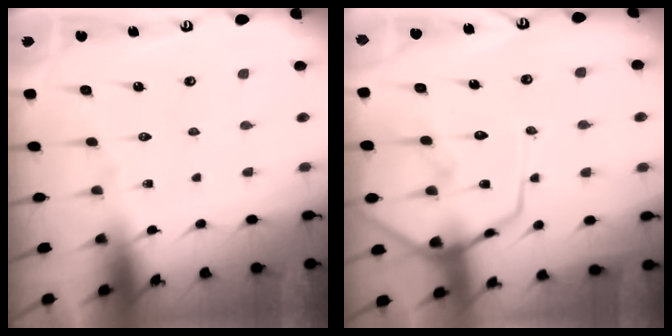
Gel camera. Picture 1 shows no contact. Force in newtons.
{"total": 13.5, "press": 13.5, "slide": 1.3}